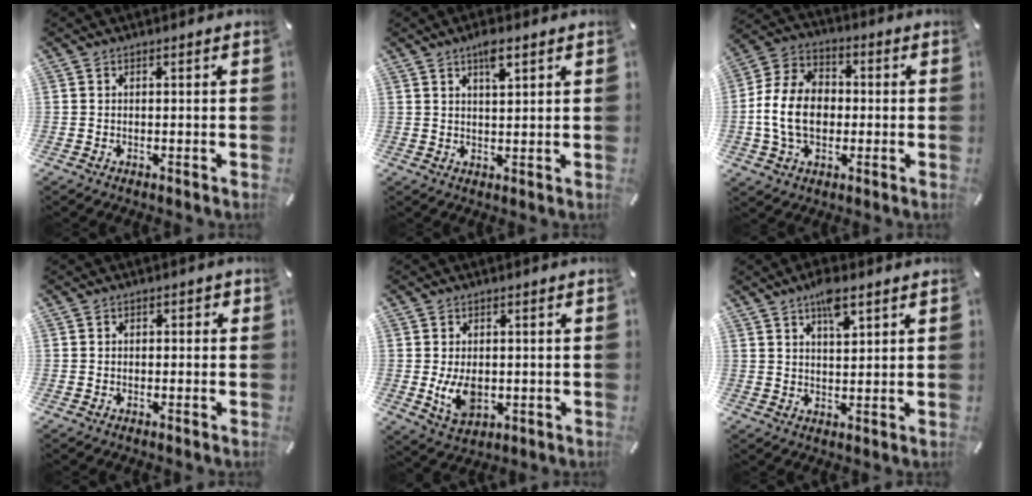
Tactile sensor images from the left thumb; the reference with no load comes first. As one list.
[{"total": 4.3, "force": [2.7, 1.3, 3.1], "torque": [-0.059, 0.000, 0.045]}, {"total": 13.0, "force": [-1.7, 9.7, 8.4], "torque": [-0.194, 0.014, -0.032]}, {"total": 1.4, "force": [-0.6, 1.1, 0.5], "torque": [-0.009, 0.007, -0.014]}, {"total": 7.4, "force": [-0.6, 5.0, 5.4], "torque": [-0.119, -0.003, -0.012]}, {"total": 6.4, "force": [4.0, 2.4, 4.3], "torque": [-0.071, -0.013, 0.067]}]